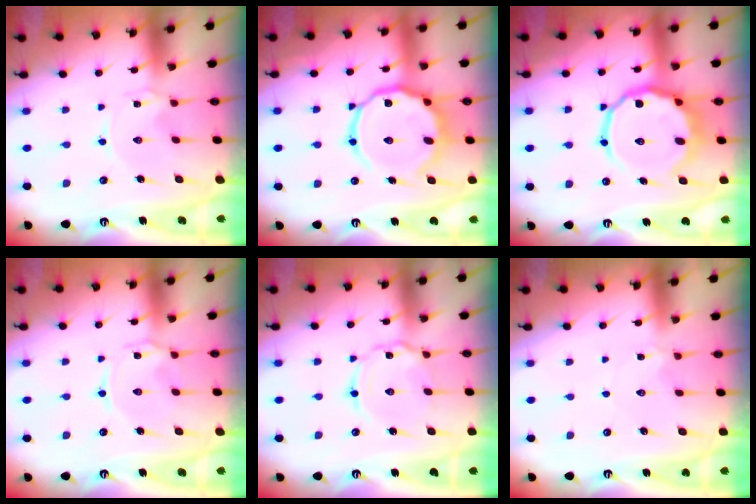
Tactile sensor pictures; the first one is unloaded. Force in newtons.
{"total": 15.5, "press": 15.4, "slide": 1.4}
{"total": 14.4, "press": 14.3, "slide": 1.7}
{"total": 1.7, "press": 1.7, "slide": 0.4}
{"total": 5.7, "press": 5.7, "slide": 0.5}
{"total": 3.0, "press": 3.0, "slide": 0.5}